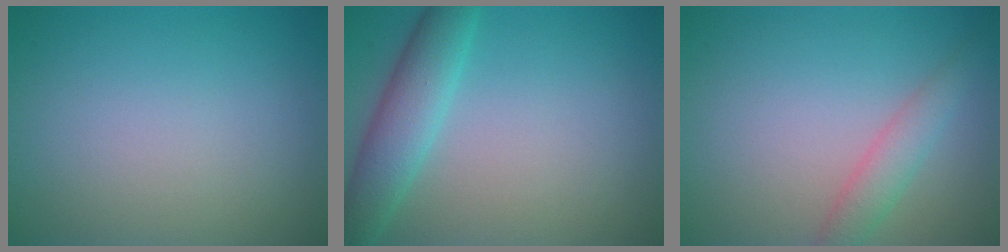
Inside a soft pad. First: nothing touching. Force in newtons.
{"total": 4.2, "press": 4.2, "slide": 0.2}
{"total": 2.4, "press": 2.4, "slide": 0.1}